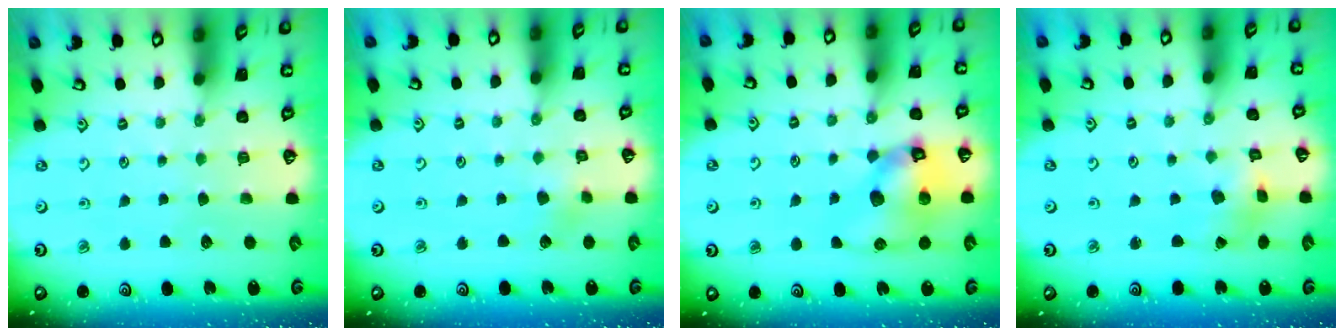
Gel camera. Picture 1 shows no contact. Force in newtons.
{"total": 2.5, "press": 2.5, "slide": 0.4}
{"total": 12.9, "press": 12.8, "slide": 1.8}
{"total": 3.1, "press": 3.0, "slide": 0.8}